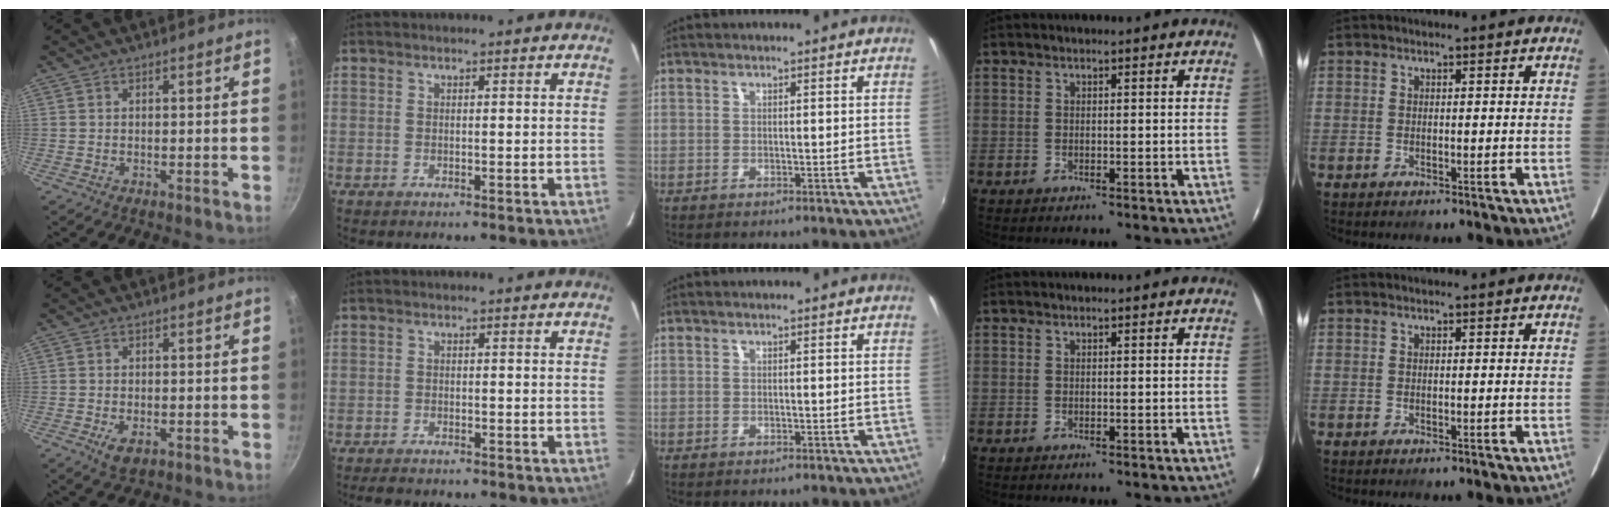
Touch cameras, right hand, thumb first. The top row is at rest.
{"thumb": {"total": 3.7, "force": [-1.3, 2.0, 2.8], "torque": [-0.042, 0.000, -0.018]}, "index": {"total": 3.8, "force": [-3.4, 1.1, 1.3], "torque": [-0.034, -0.006, -0.053]}}